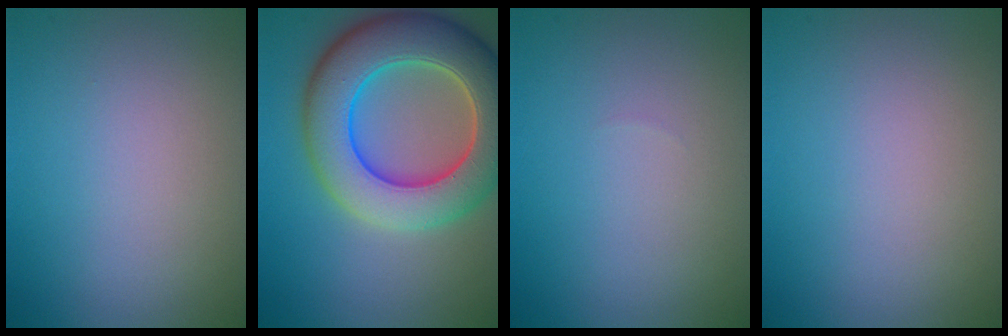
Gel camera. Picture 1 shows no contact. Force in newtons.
{"total": 10.5, "press": 10.5, "slide": 0.7}
{"total": 0.0}
{"total": 0.0}